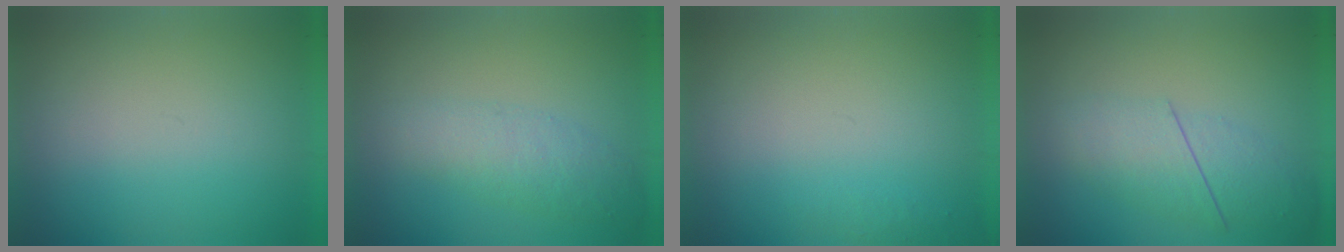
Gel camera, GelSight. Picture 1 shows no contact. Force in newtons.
{"total": 2.2}
{"total": 1.0}
{"total": 2.3}